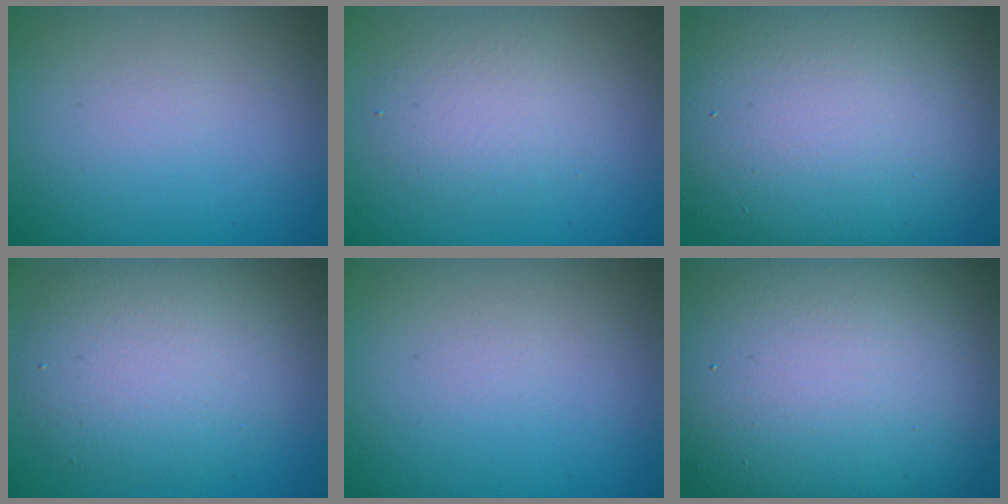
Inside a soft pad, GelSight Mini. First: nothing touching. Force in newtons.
{"total": 2.9, "press": 2.9, "slide": 0.2}
{"total": 13.1, "press": 13.1, "slide": 0.6}
{"total": 5.9, "press": 5.8, "slide": 0.5}
{"total": 0.0}
{"total": 17.9, "press": 17.9, "slide": 1.1}